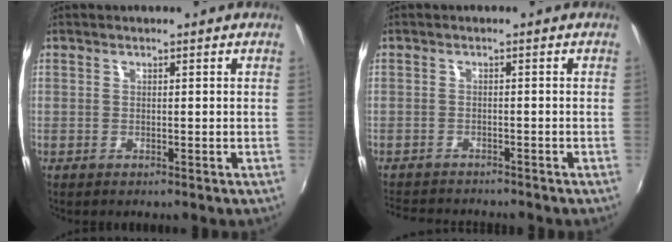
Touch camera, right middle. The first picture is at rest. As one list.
[{"total": 6.9, "force": [-6.4, 1.4, 1.9], "torque": [-0.056, -0.012, -0.102]}]